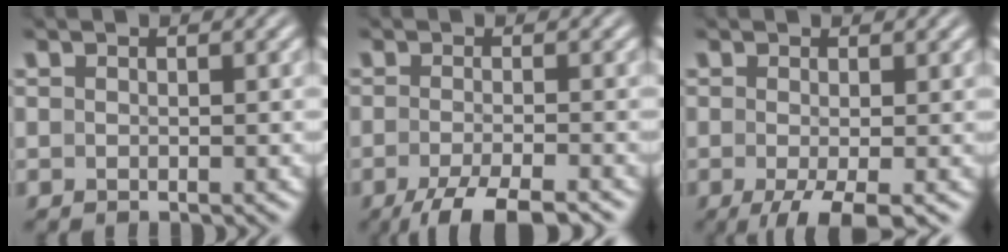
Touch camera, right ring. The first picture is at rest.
{"total": 5.1, "force": [-4.0, 1.3, 2.9], "torque": [-0.055, -0.020, -0.055]}
{"total": 4.6, "force": [-2.9, 1.1, 3.4], "torque": [-0.056, -0.025, -0.031]}